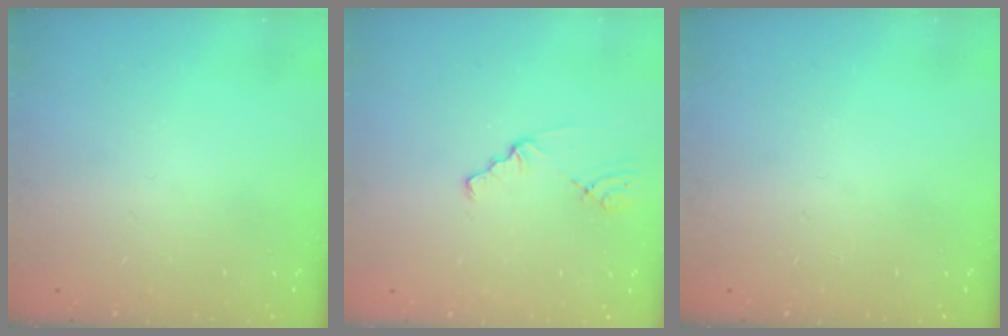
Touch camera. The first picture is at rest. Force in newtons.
{"total": 1.3, "press": 1.3, "slide": 0.3}
{"total": 0.0}